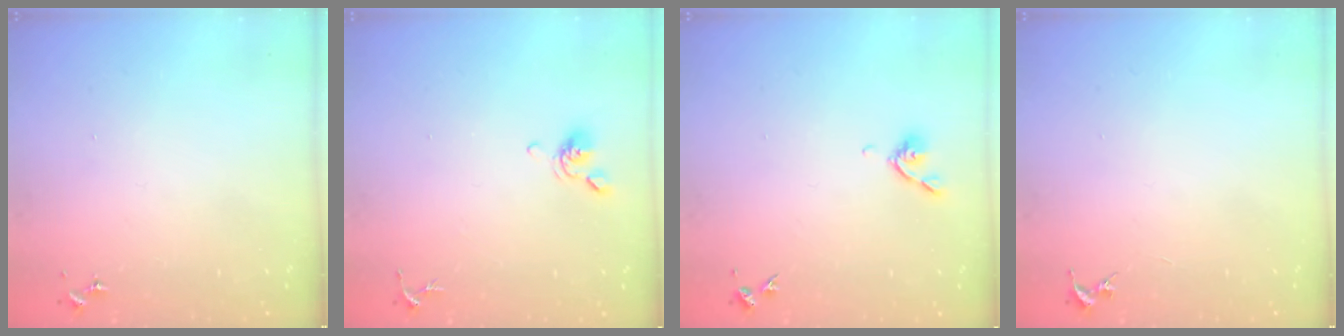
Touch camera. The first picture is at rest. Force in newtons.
{"total": 6.2, "press": 6.1, "slide": 1.1}
{"total": 5.8, "press": 5.6, "slide": 1.4}
{"total": 0.0}